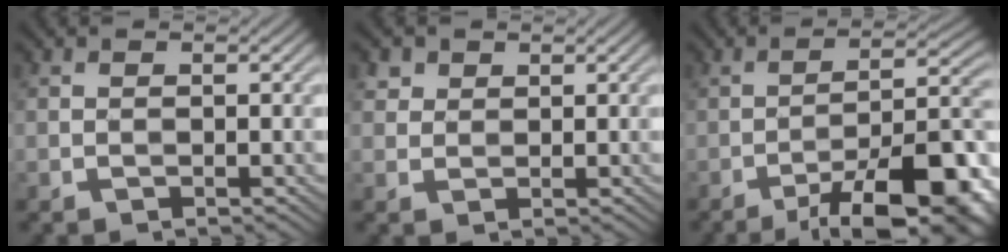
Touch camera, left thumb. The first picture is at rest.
{"total": 2.0, "force": [1.3, 1.5, 0.5], "torque": [-0.017, -0.005, 0.031]}
{"total": 15.4, "force": [-9.3, 3.9, 11.7], "torque": [-0.169, 0.015, -0.143]}